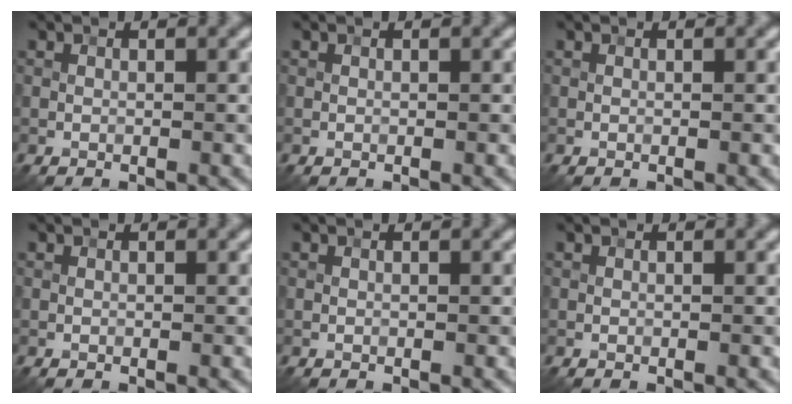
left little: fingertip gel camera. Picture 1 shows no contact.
{"total": 0.0}
{"total": 0.0}
{"total": 0.0}
{"total": 0.0}
{"total": 0.0}